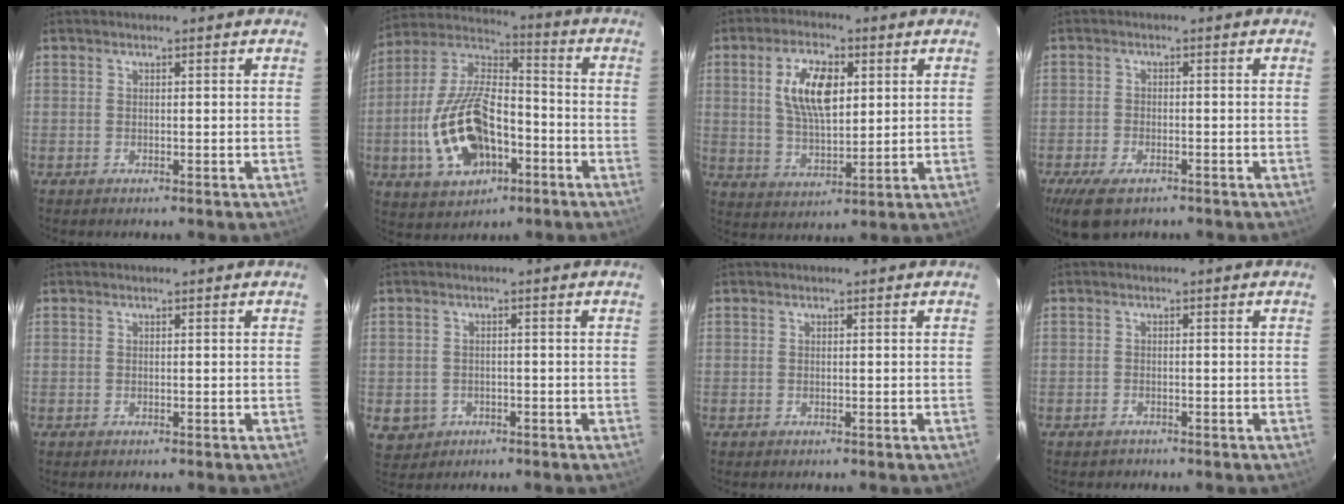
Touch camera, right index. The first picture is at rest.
{"total": 19.6, "force": [-6.2, 10.6, 15.2], "torque": [-0.327, 0.009, -0.099]}
{"total": 10.8, "force": [3.1, 5.0, 9.0], "torque": [-0.170, 0.009, 0.061]}
{"total": 8.0, "force": [-5.3, 3.8, 4.6], "torque": [-0.116, -0.022, -0.095]}
{"total": 0.0}
{"total": 4.7, "force": [-1.4, 4.3, 1.2], "torque": [-0.036, 0.003, -0.010]}
{"total": 0.0}
{"total": 1.3, "force": [-1.0, 0.8, 0.0], "torque": [-0.004, 0.004, -0.014]}